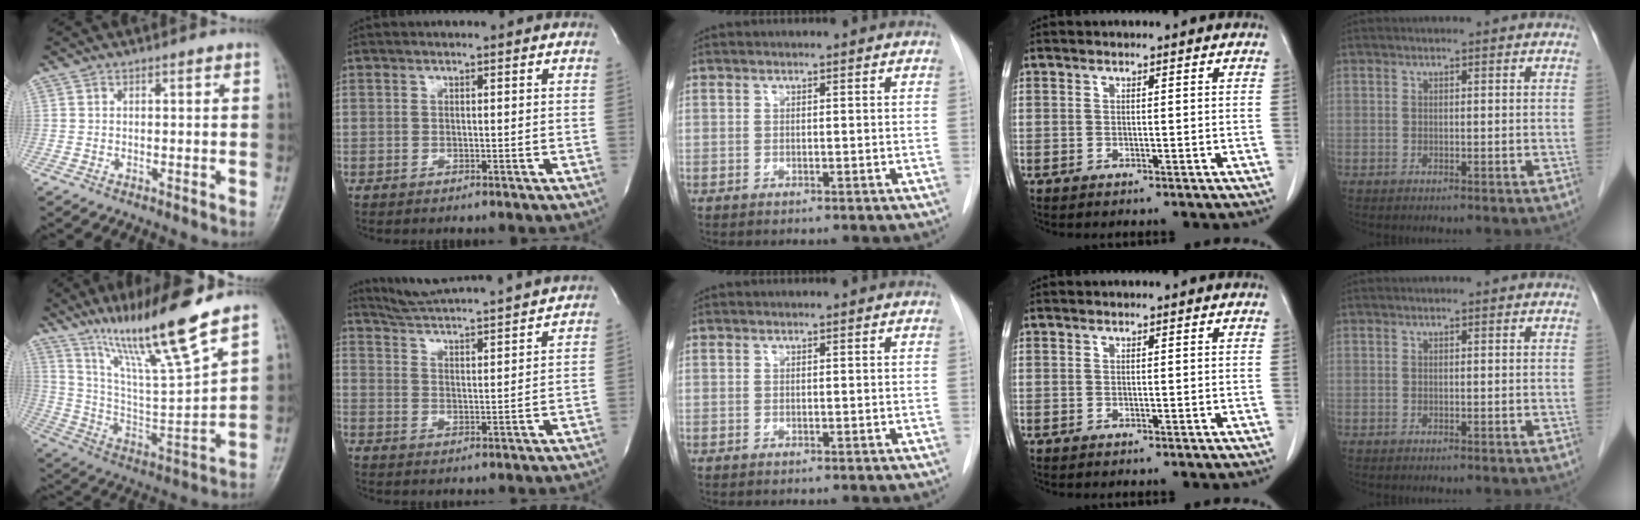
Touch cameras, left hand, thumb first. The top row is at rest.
{"thumb": {"total": 19.2, "force": [13.8, 1.2, 13.3], "torque": [-0.211, -0.070, 0.251]}, "index": {"total": 18.0, "force": [17.1, -0.4, 5.9], "torque": [-0.106, -0.017, 0.237]}}